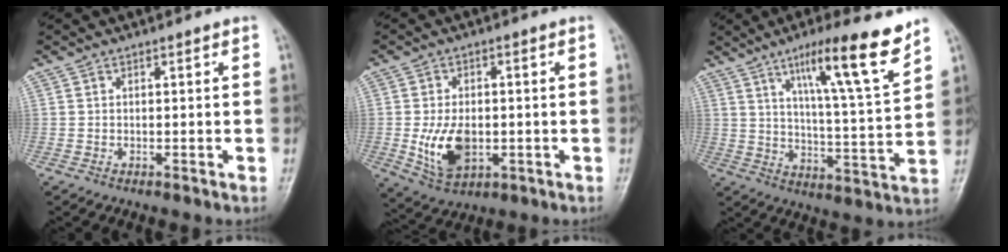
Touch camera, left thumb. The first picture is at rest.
{"total": 9.5, "force": [-1.5, 5.9, 7.3], "torque": [-0.121, -0.005, -0.014]}
{"total": 15.9, "force": [10.1, 1.3, 12.2], "torque": [-0.182, -0.054, 0.160]}